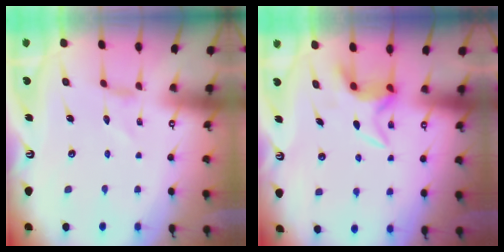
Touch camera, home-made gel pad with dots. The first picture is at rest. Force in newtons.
{"total": 5.3, "press": 5.3, "slide": 0.7}